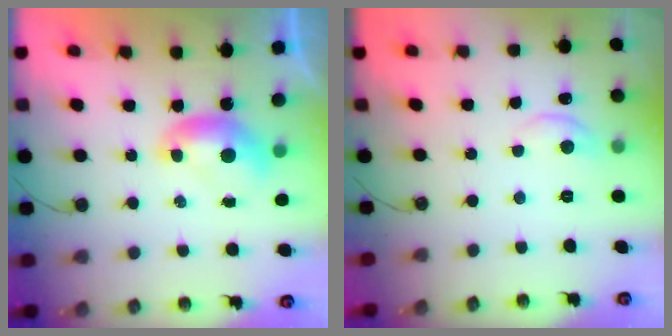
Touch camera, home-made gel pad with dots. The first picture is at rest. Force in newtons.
{"total": 2.4, "press": 2.3, "slide": 0.6}